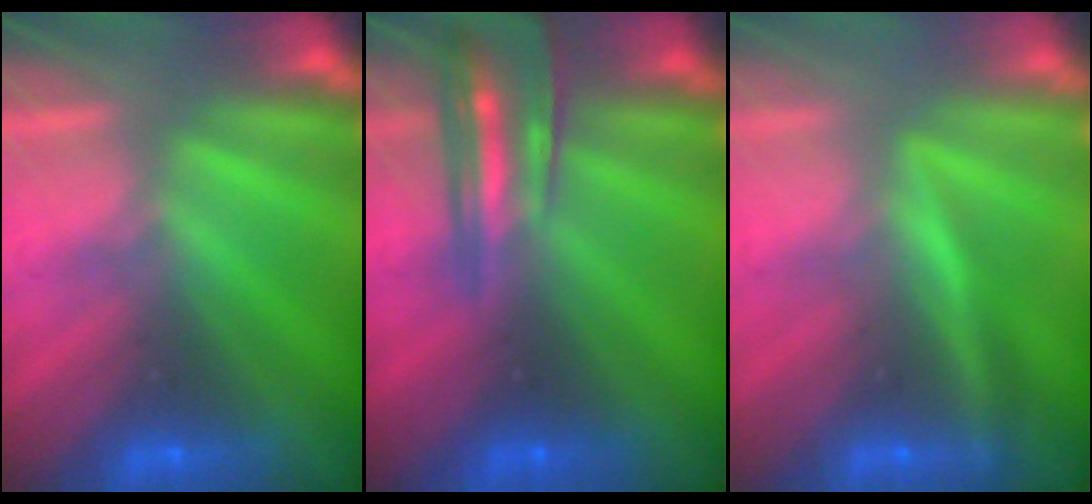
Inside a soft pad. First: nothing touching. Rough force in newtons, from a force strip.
{"total": 7.6}
{"total": 2.9}